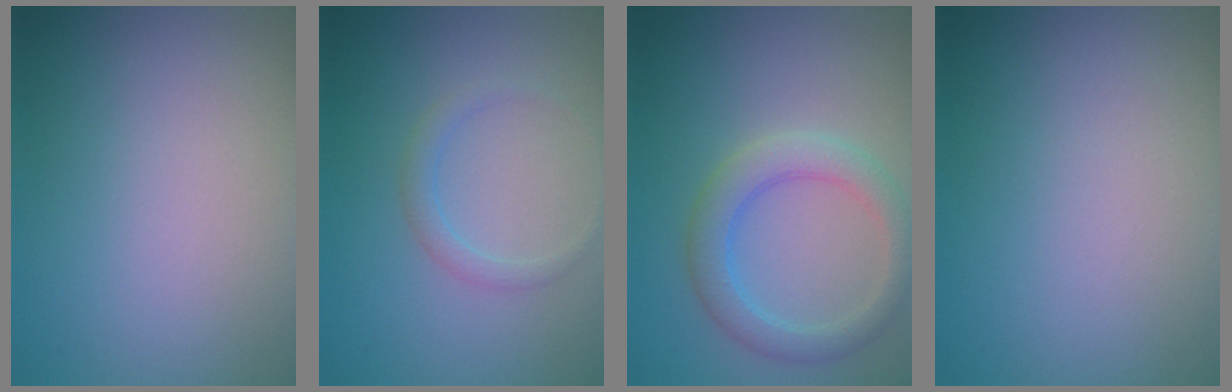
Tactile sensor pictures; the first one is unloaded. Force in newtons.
{"total": 1.3, "press": 1.3, "slide": 0.0}
{"total": 3.4, "press": 3.4, "slide": 0.1}
{"total": 0.0}